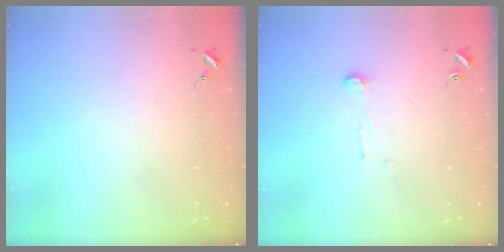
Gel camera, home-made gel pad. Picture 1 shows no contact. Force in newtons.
{"total": 4.1, "press": 4.1, "slide": 0.3}